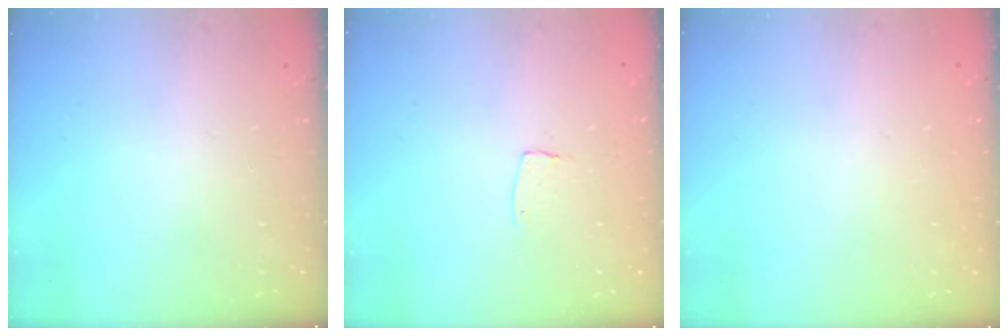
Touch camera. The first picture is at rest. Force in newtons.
{"total": 2.6, "press": 2.6, "slide": 0.1}
{"total": 0.0}